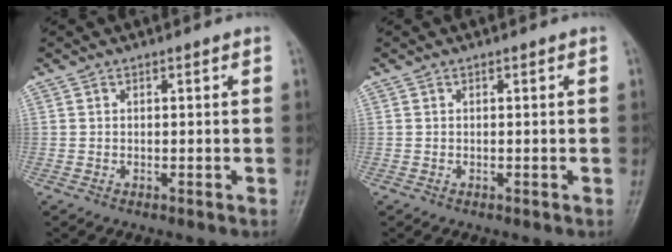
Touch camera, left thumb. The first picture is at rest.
{"total": 0.0}